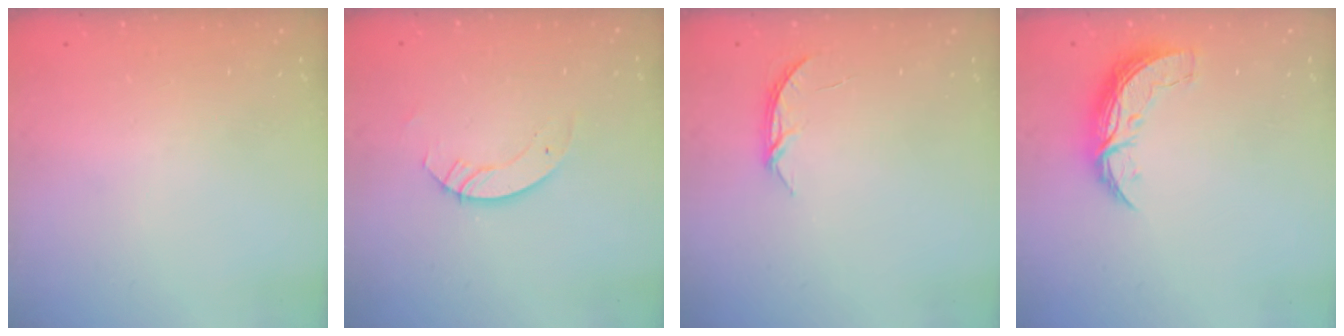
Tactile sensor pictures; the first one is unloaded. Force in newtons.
{"total": 3.7, "press": 3.7, "slide": 0.3}
{"total": 4.0, "press": 4.0, "slide": 0.4}
{"total": 7.5, "press": 7.5, "slide": 0.5}